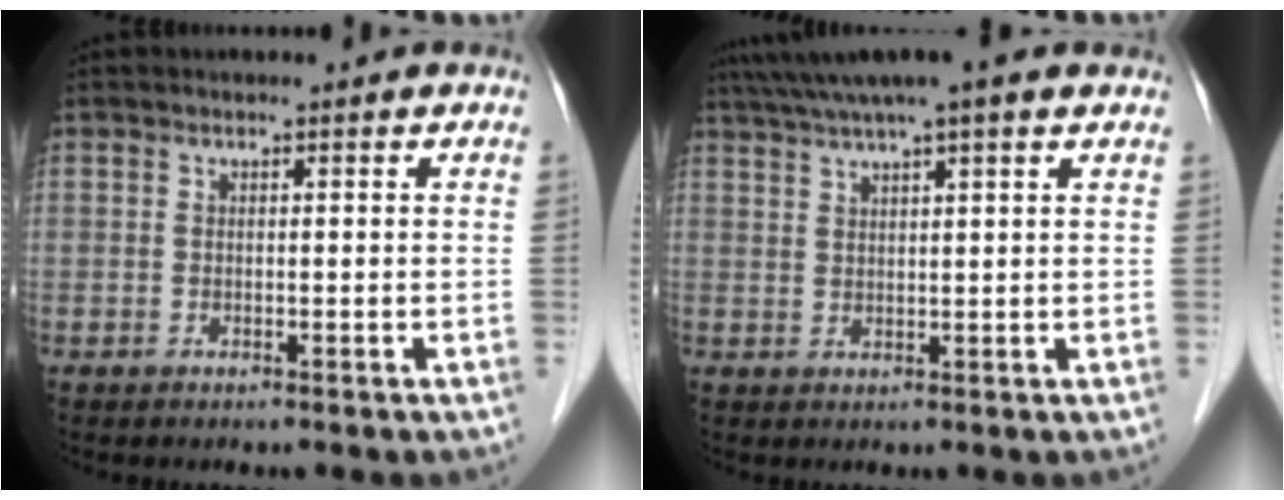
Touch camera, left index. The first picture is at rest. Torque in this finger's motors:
{"motor_torque": [0.45, -0.52, 0.91, 0.21]}